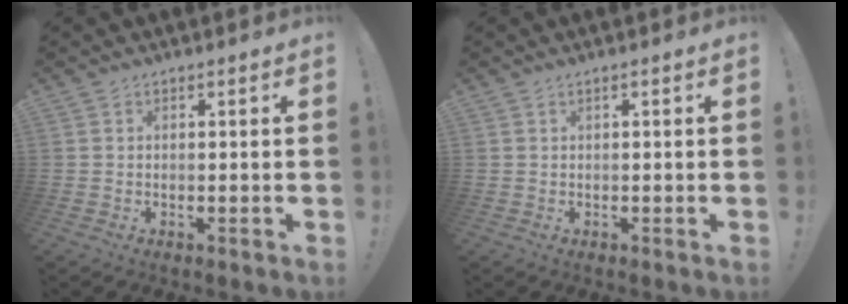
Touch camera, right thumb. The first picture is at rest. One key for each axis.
{"total": 0.8, "fx": 0.2, "fy": -0.3, "fz": 0.7, "tx": -0.014, "ty": -0.001, "tz": 0.003}